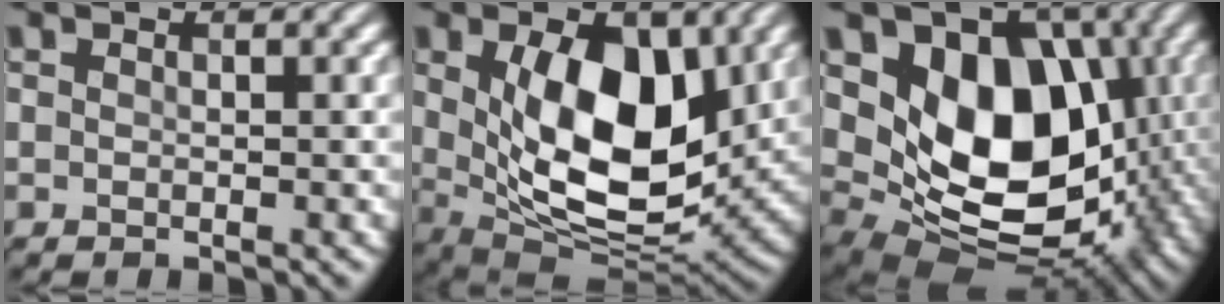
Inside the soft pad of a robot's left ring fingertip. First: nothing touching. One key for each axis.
{"total": 10.9, "fx": 1.7, "fy": 6.1, "fz": 9.0, "tx": -0.154, "ty": -0.019, "tz": 0.037}
{"total": 11.4, "fx": 1.6, "fy": 8.3, "fz": 7.6, "tx": -0.122, "ty": -0.020, "tz": 0.026}